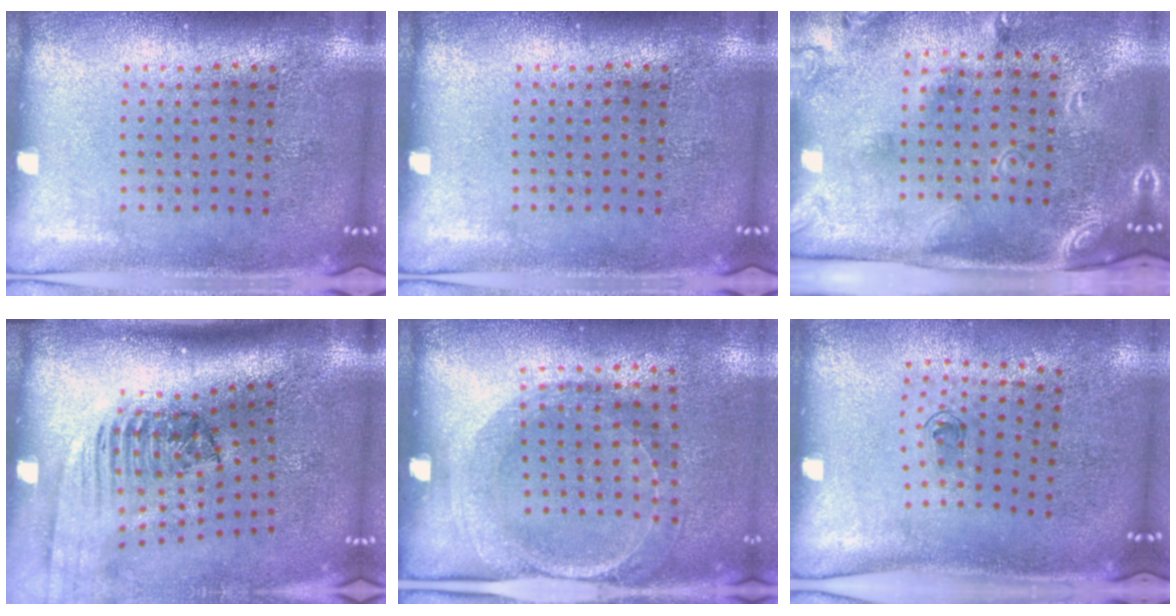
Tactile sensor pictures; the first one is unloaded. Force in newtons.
{"total": 0.0}
{"total": 2.5, "press": 1.7, "slide": 1.8}
{"total": 2.4, "press": 1.7, "slide": 1.7}
{"total": 1.6, "press": 1.5, "slide": 0.6}
{"total": 0.6, "press": 0.3, "slide": 0.5}